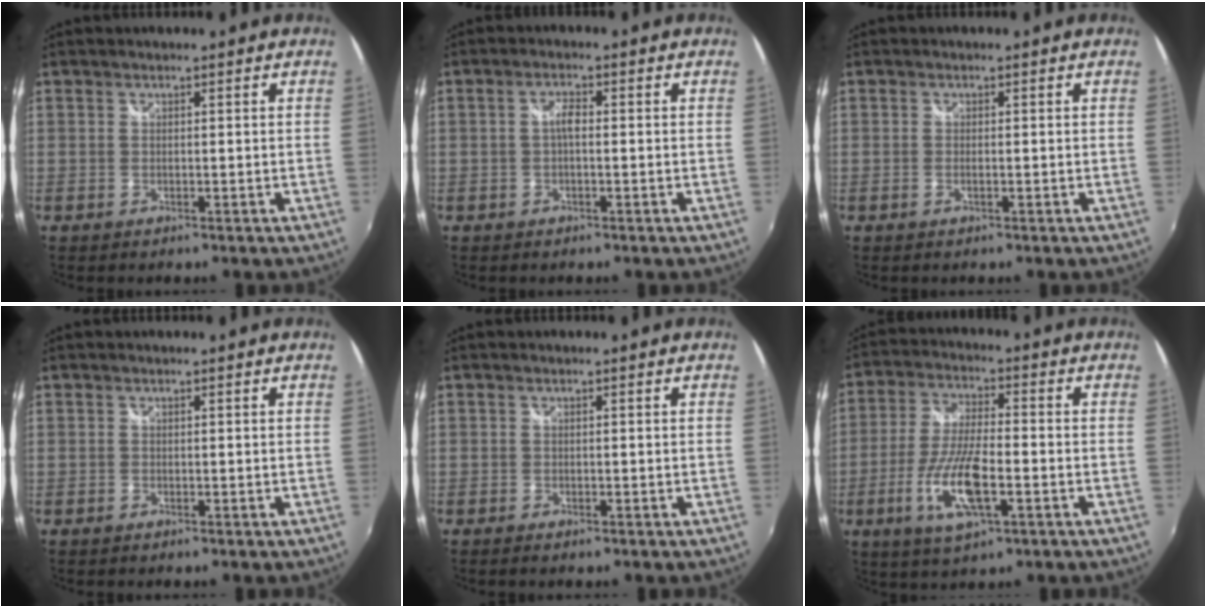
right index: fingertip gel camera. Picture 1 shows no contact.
{"total": 2.1, "force": [-0.2, 0.8, 1.9], "torque": [-0.037, 0.007, -0.006]}
{"total": 0.6, "force": [-0.2, 0.2, 0.6], "torque": [-0.014, -0.001, -0.005]}
{"total": 0.0}
{"total": 0.9, "force": [-0.7, 0.3, 0.5], "torque": [-0.011, -0.004, -0.014]}
{"total": 12.1, "force": [-4.2, 3.5, 10.8], "torque": [-0.224, -0.012, -0.081]}